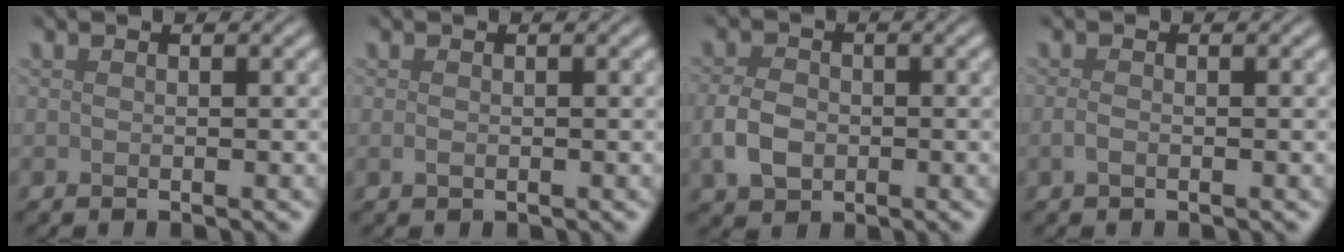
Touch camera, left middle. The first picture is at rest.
{"total": 0.6, "force": [-0.1, 0.4, 0.4], "torque": [-0.010, -0.002, -0.001]}
{"total": 3.7, "force": [-0.8, 2.8, 2.4], "torque": [-0.055, -0.004, -0.019]}
{"total": 0.9, "force": [-0.3, 0.4, 0.7], "torque": [-0.019, -0.002, -0.009]}